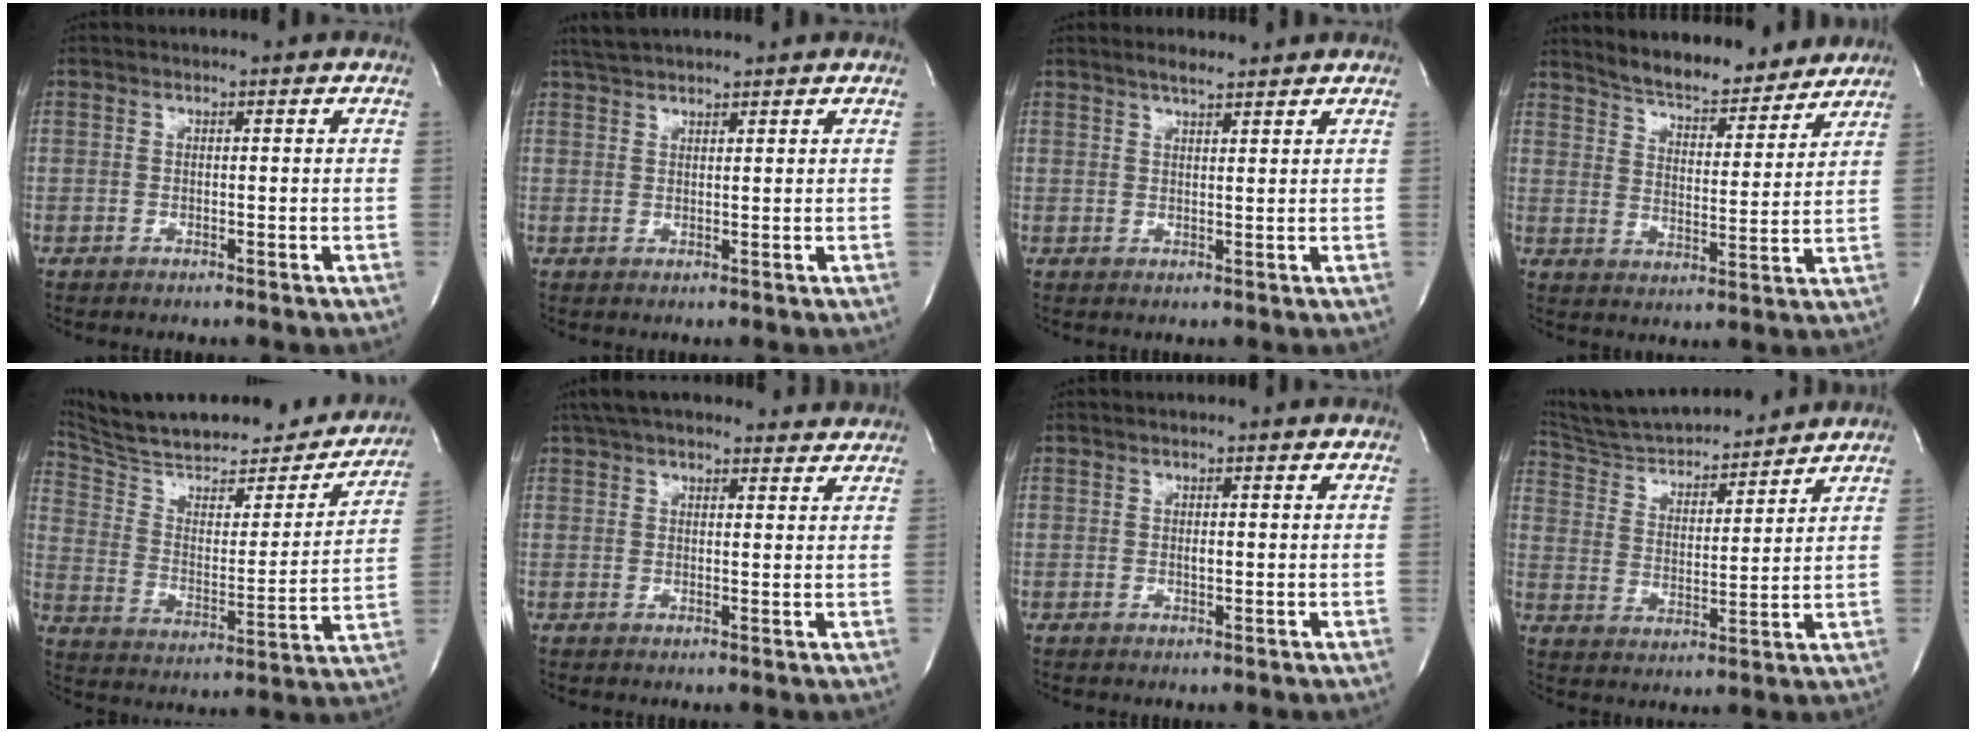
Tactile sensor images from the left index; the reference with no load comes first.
{"total": 5.0, "force": [4.5, 0.2, 2.0], "torque": [-0.036, 0.030, 0.084]}
{"total": 3.5, "force": [3.1, 0.4, 1.5], "torque": [-0.029, 0.014, 0.052]}
{"total": 12.0, "force": [11.2, 2.6, 3.4], "torque": [-0.047, 0.000, 0.165]}
{"total": 29.8, "force": [25.9, 7.1, 12.8], "torque": [-0.210, -0.024, 0.355]}
{"total": 15.0, "force": [13.4, 3.5, 5.7], "torque": [-0.081, 0.042, 0.180]}
{"total": 0.7, "force": [0.2, 0.2, 0.6], "torque": [-0.014, -0.001, 0.003]}
{"total": 16.7, "force": [15.6, 2.6, 5.3], "torque": [-0.092, 0.014, 0.258]}